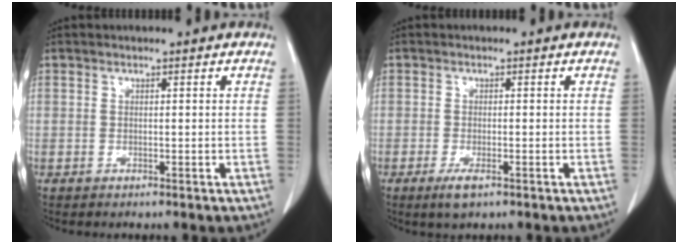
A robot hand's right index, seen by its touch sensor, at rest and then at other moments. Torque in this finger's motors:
{"motor_torque": [0.33, -0.31, 0.03, 0.04]}